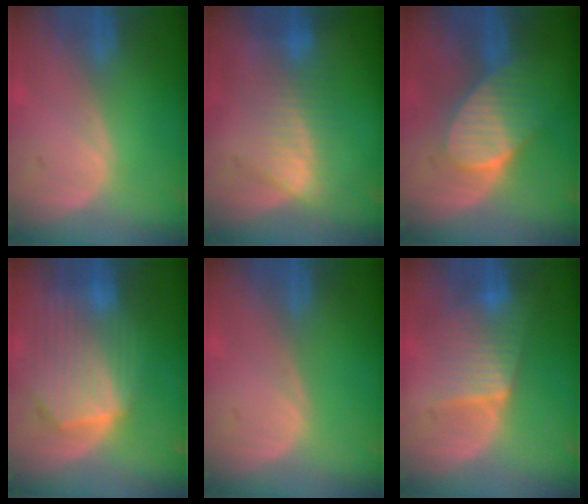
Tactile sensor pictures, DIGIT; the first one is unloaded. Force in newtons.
{"total": 6.6, "press": 6.5, "slide": 0.9}
{"total": 7.0, "press": 6.9, "slide": 1.2}
{"total": 10.4, "press": 9.1, "slide": 5.1}
{"total": 0.0}
{"total": 6.4, "press": 6.3, "slide": 1.0}